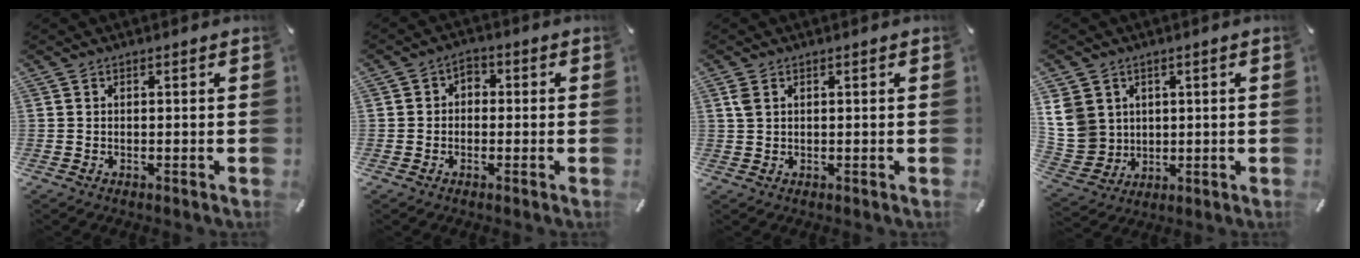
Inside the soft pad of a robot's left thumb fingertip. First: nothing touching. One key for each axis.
{"total": 2.8, "fx": -1.2, "fy": 2.5, "fz": 0.7, "tx": -0.006, "ty": 0.012, "tz": -0.027}
{"total": 2.0, "fx": 0.9, "fy": 1.3, "fz": 1.2, "tx": -0.026, "ty": 0.004, "tz": 0.015}
{"total": 9.6, "fx": 2.8, "fy": 8.8, "fz": 2.5, "tx": -0.074, "ty": -0.012, "tz": 0.058}